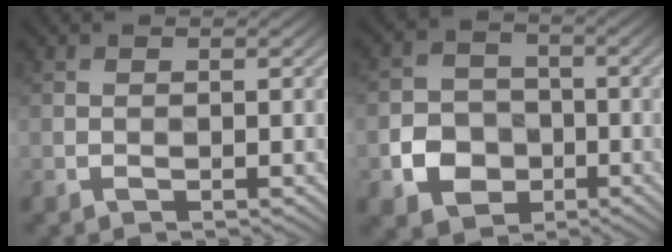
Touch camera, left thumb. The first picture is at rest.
{"total": 5.3, "force": [-1.7, 4.7, 1.9], "torque": [-0.047, -0.013, -0.031]}